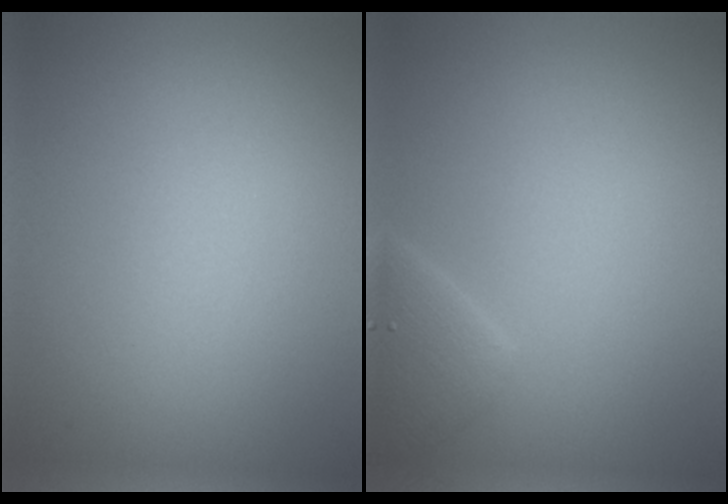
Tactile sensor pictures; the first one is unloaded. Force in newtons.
{"total": 2.2, "press": 2.2, "slide": 0.3}